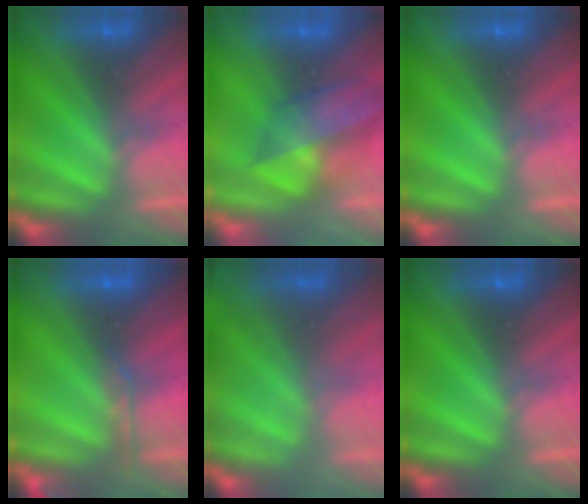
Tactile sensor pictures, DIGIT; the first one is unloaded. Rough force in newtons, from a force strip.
{"total": 4.0}
{"total": 0.0}
{"total": 2.8}
{"total": 2.0}
{"total": 0.0}